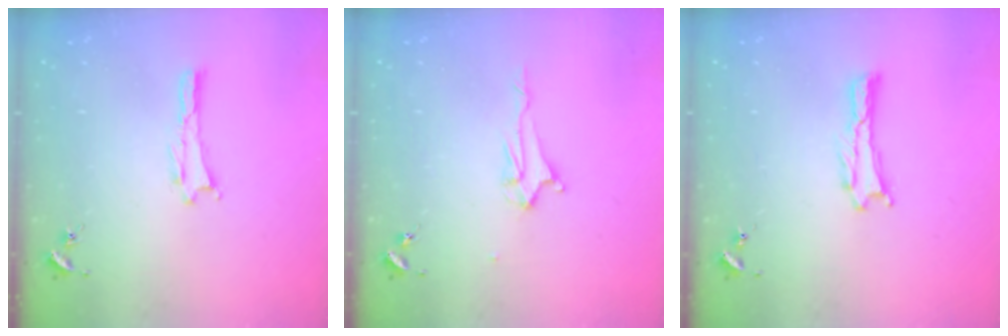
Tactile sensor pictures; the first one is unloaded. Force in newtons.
{"total": 2.2, "press": 2.2, "slide": 0.3}
{"total": 0.0}